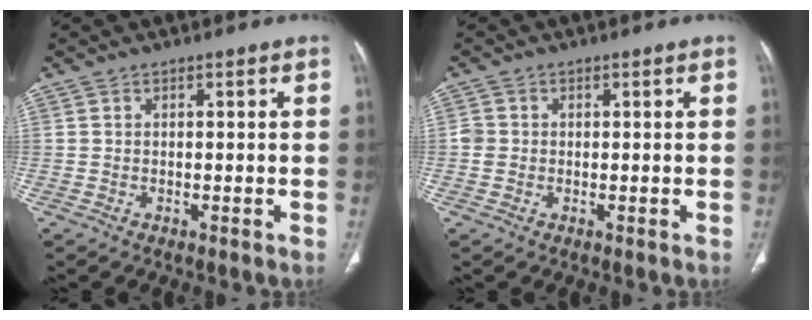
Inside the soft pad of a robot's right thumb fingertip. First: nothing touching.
{"total": 1.8, "force": [-0.1, 1.7, 0.7], "torque": [-0.006, 0.004, -0.003]}